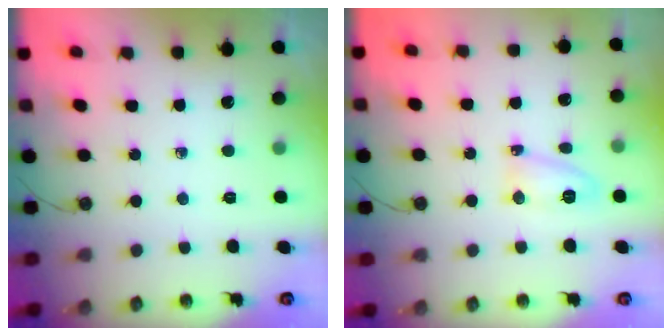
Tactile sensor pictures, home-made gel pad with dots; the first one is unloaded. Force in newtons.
{"total": 6.3, "press": 6.3, "slide": 0.5}